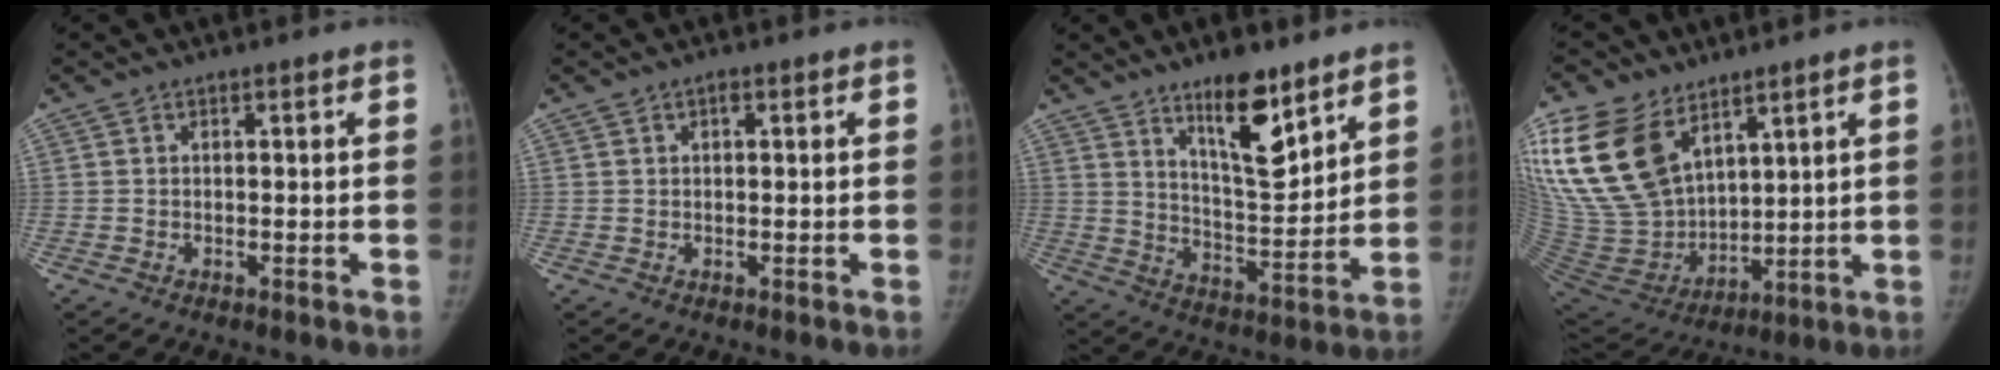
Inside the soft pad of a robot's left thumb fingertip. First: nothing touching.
{"total": 1.0, "force": [0.3, 0.8, 0.6], "torque": [-0.003, 0.002, 0.001]}
{"total": 12.5, "force": [8.2, 4.2, 8.5], "torque": [-0.106, -0.065, 0.142]}
{"total": 22.7, "force": [11.8, 13.8, 13.6], "torque": [-0.286, -0.037, 0.242]}